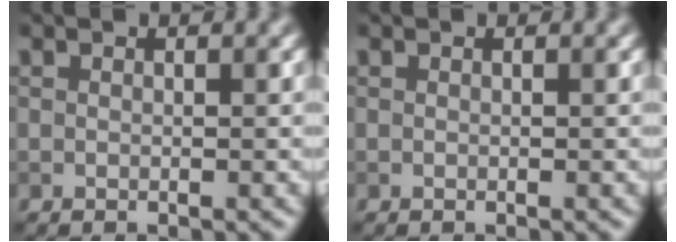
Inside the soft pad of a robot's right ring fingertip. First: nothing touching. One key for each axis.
{"total": 0.0}